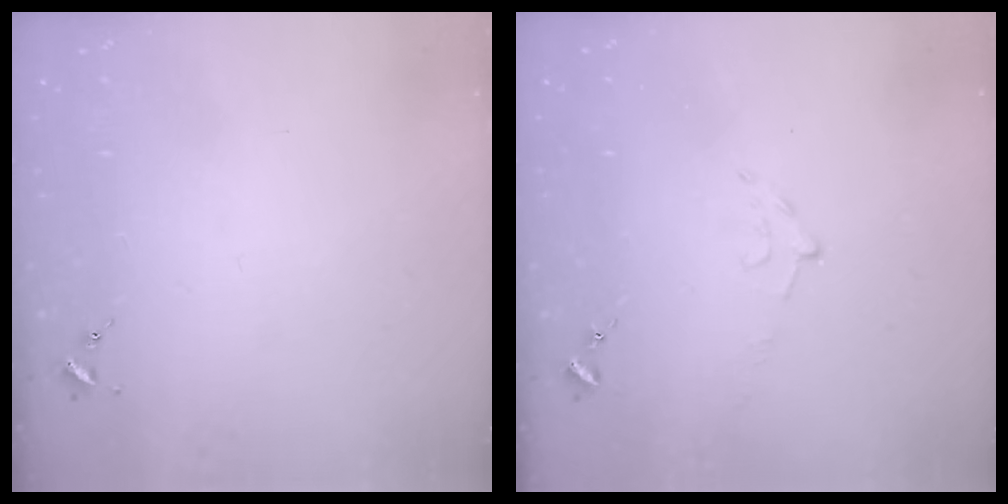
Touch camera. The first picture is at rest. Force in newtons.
{"total": 5.3, "press": 5.3, "slide": 0.6}